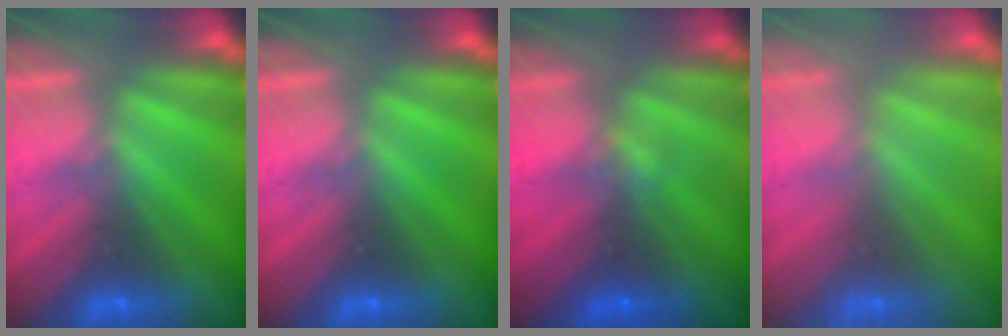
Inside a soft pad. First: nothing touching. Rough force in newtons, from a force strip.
{"total": 0.0}
{"total": 1.2}
{"total": 2.7}